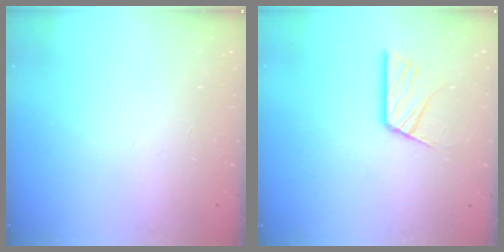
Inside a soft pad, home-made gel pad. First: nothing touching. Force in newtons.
{"total": 10.6, "press": 10.5, "slide": 0.9}